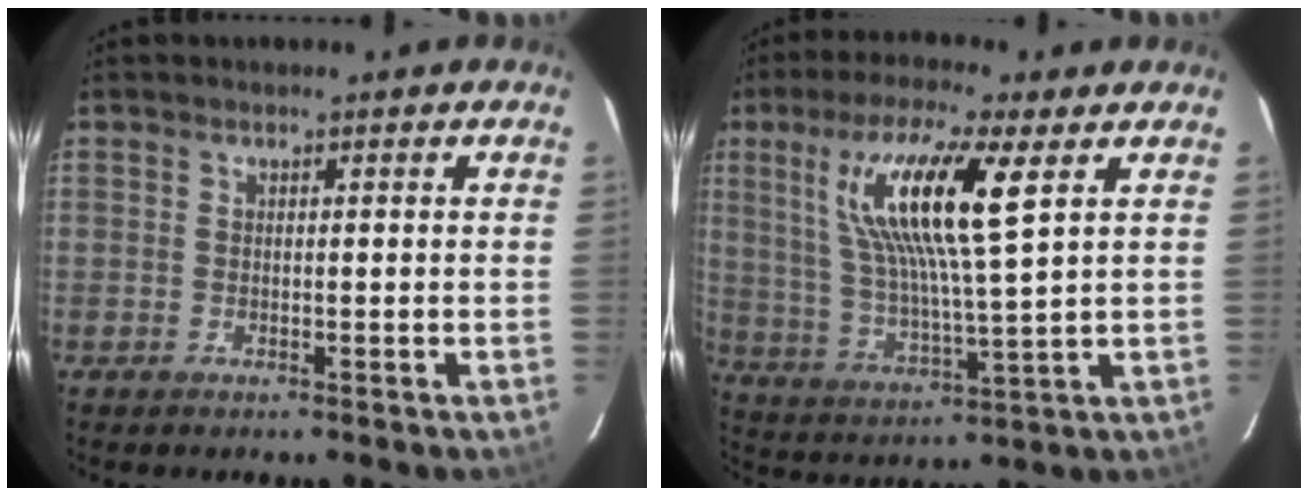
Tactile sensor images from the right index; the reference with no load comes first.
{"total": 16.0, "force": [6.5, 1.8, 14.5], "torque": [-0.271, 0.005, 0.127]}